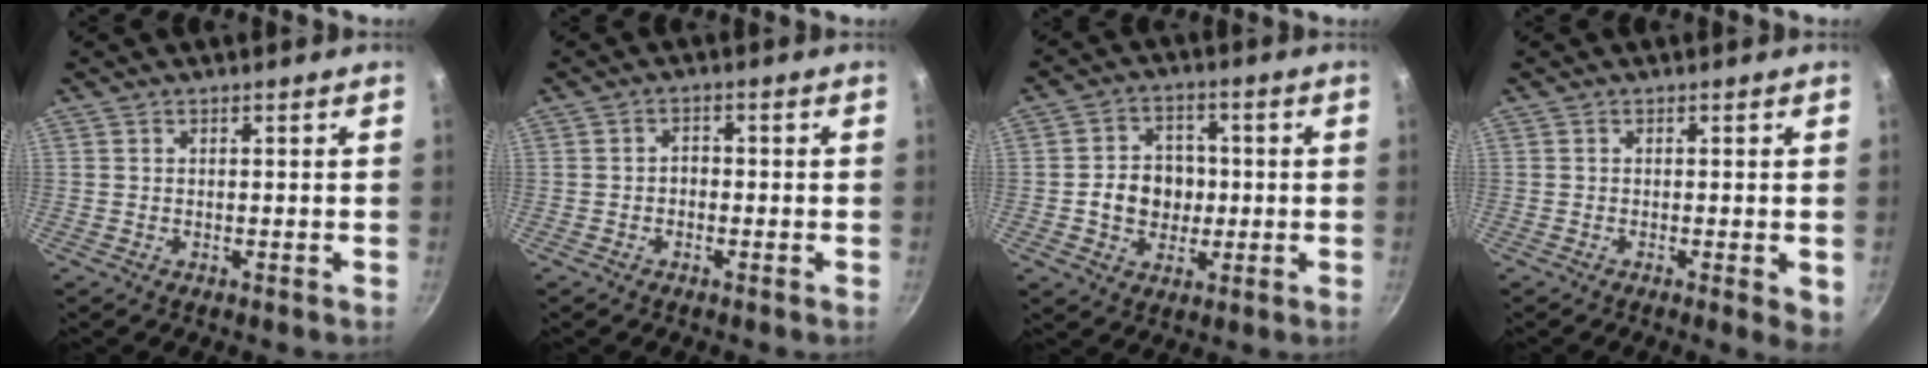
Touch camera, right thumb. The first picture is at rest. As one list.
[{"total": 1.9, "force": [-0.7, 1.4, 1.0], "torque": [-0.009, 0.013, -0.014]}, {"total": 8.9, "force": [-0.7, 7.4, 4.8], "torque": [-0.046, 0.013, -0.016]}, {"total": 3.4, "force": [-0.9, 0.9, 3.2], "torque": [-0.040, -0.005, -0.011]}]